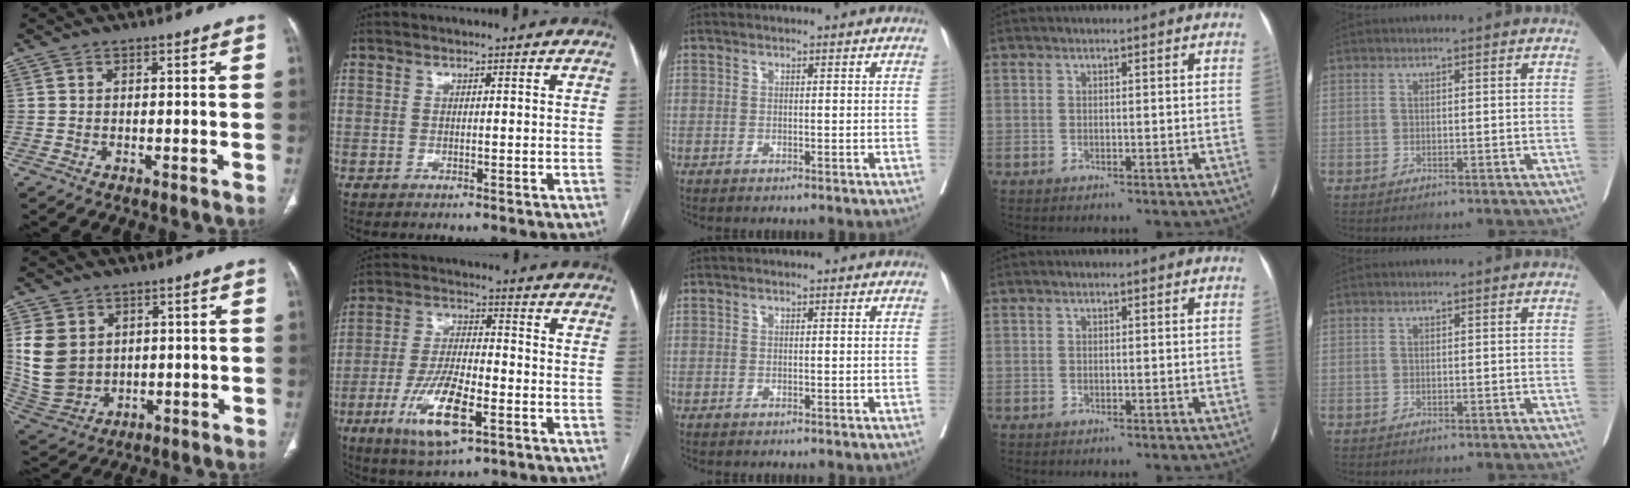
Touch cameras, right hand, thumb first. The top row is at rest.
{"thumb": {"total": 11.2, "force": [2.4, 9.1, 6.1], "torque": [-0.107, -0.010, 0.071]}, "index": {"total": 12.1, "force": [-4.9, 3.5, 10.5], "torque": [-0.210, -0.012, -0.085]}}